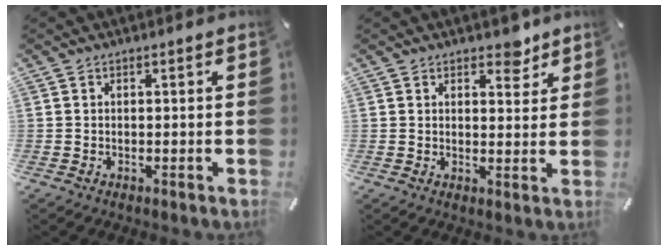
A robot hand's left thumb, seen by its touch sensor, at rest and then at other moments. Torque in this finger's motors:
{"motor_torque": [0.50, -0.57, 0.16, 0.13, -0.08]}